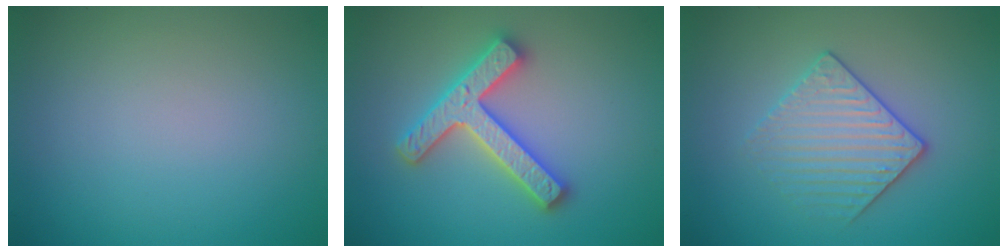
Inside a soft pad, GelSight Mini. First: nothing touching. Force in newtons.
{"total": 4.7, "press": 4.6, "slide": 0.8}
{"total": 3.2, "press": 3.1, "slide": 0.9}